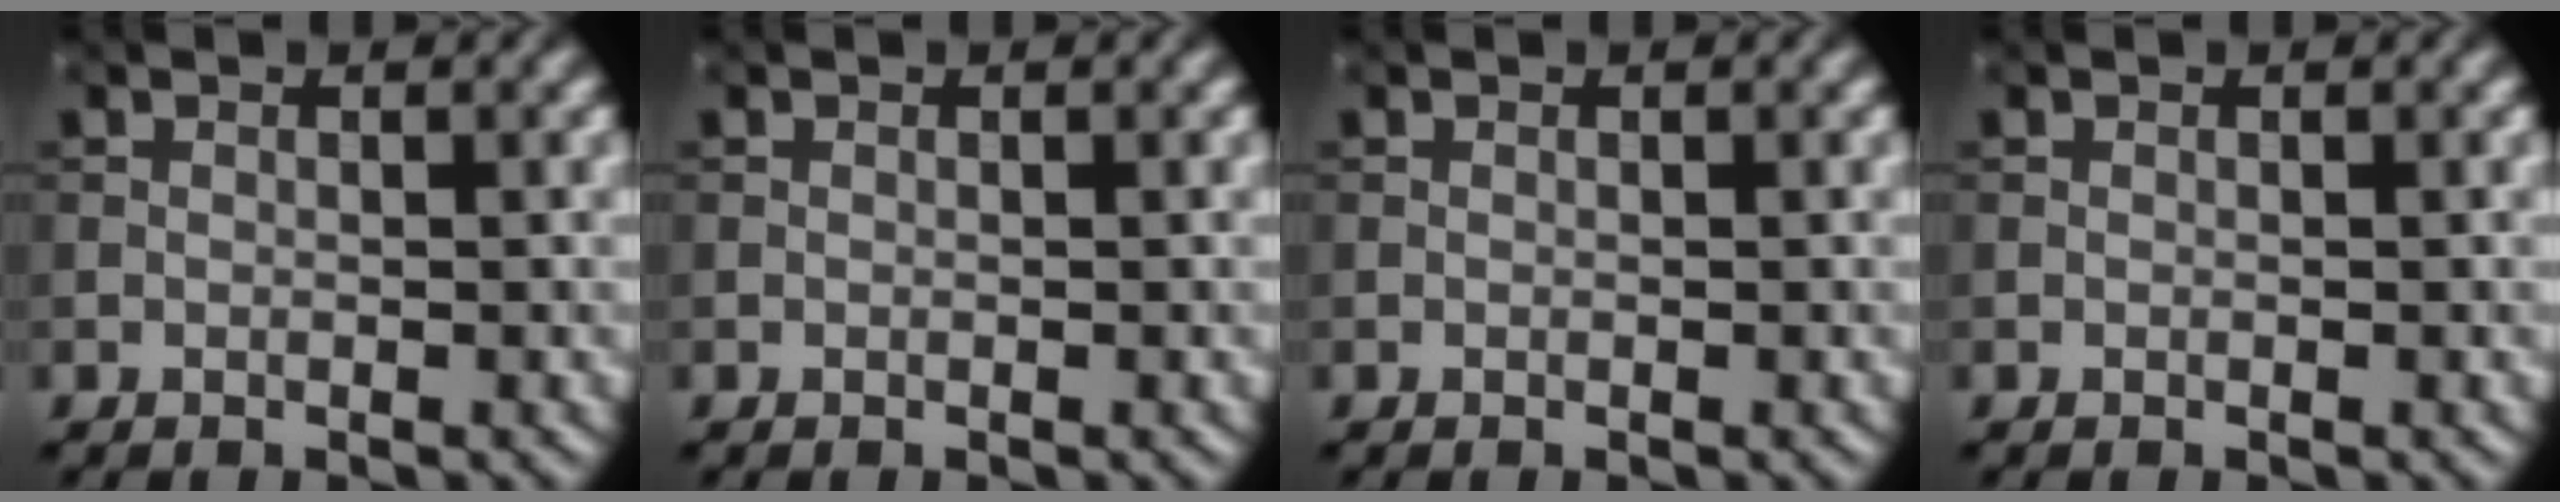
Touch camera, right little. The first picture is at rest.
{"total": 0.0}
{"total": 0.0}
{"total": 0.0}